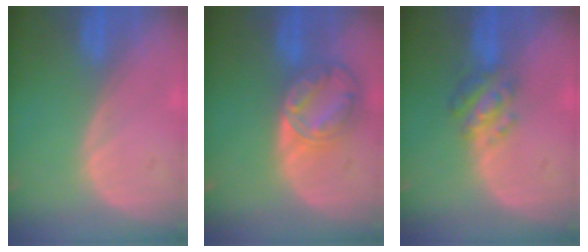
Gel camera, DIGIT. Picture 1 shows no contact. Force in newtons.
{"total": 8.6, "press": 7.3, "slide": 4.5}
{"total": 4.7, "press": 4.7, "slide": 0.4}